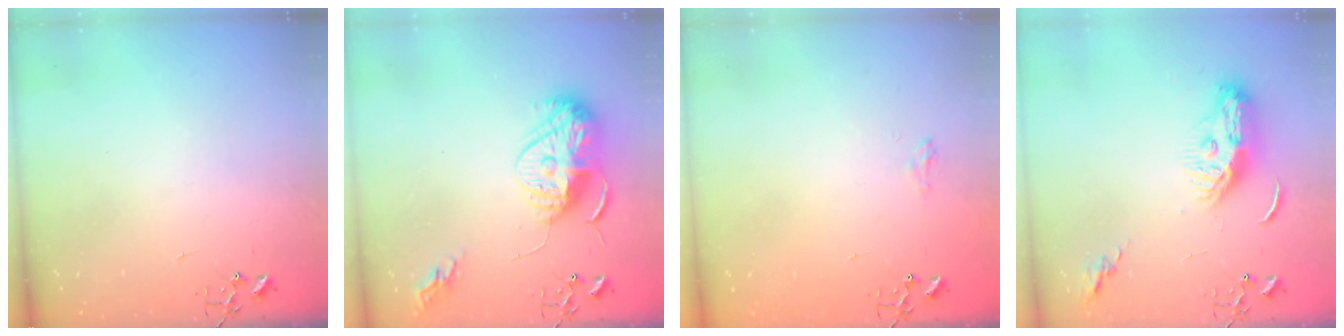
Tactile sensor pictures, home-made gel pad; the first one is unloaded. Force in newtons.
{"total": 15.5, "press": 15.4, "slide": 1.5}
{"total": 6.8, "press": 6.8, "slide": 0.9}
{"total": 10.2, "press": 10.1, "slide": 1.0}